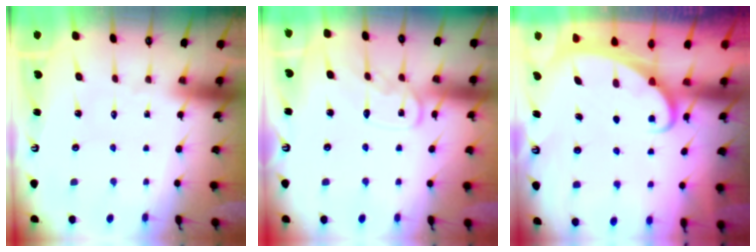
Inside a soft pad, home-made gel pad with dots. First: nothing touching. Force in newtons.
{"total": 10.8, "press": 10.7, "slide": 0.8}
{"total": 2.4, "press": 2.4, "slide": 0.3}